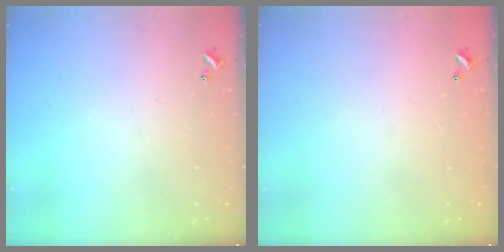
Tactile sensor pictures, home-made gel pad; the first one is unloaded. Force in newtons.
{"total": 2.9, "press": 2.9, "slide": 0.1}